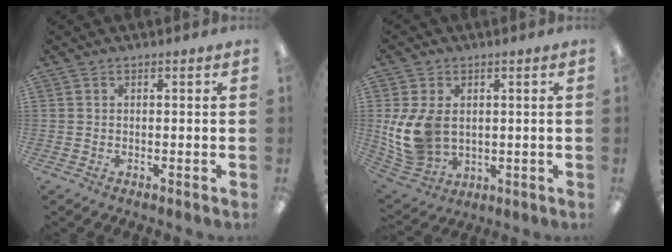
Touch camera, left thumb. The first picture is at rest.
{"total": 12.9, "force": [0.6, 9.5, 8.6], "torque": [-0.197, 0.003, 0.015]}